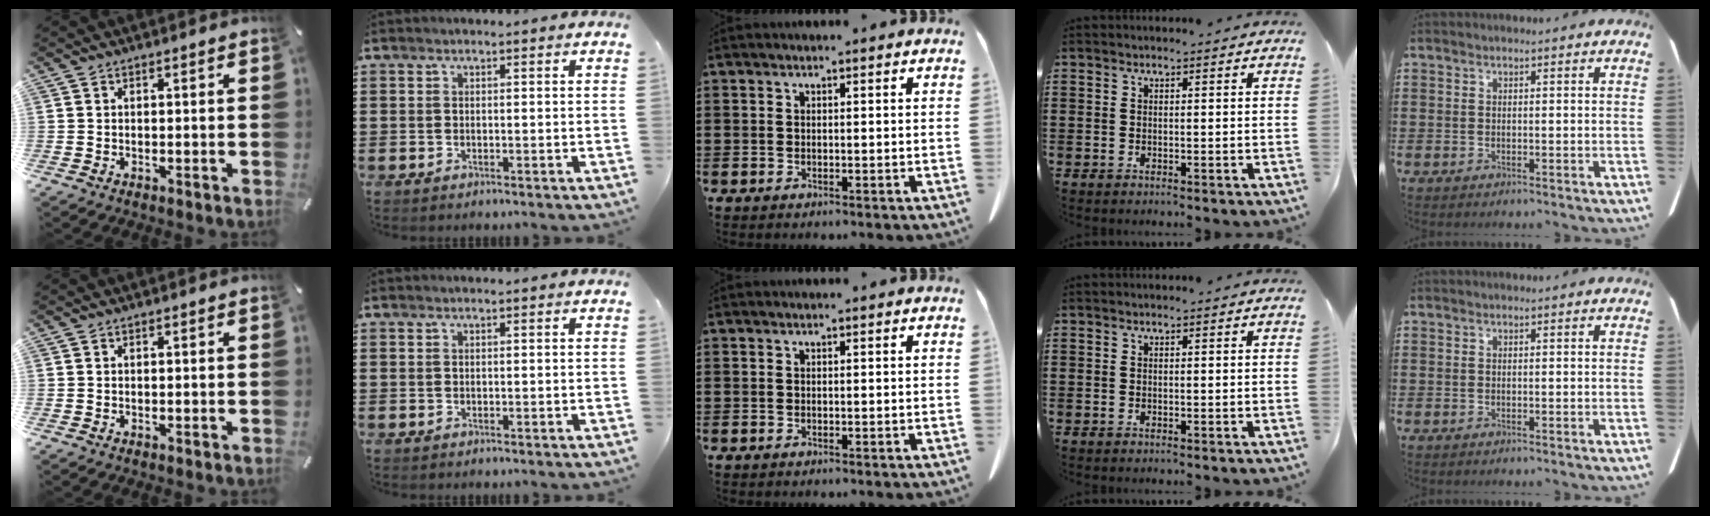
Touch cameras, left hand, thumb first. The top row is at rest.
{}